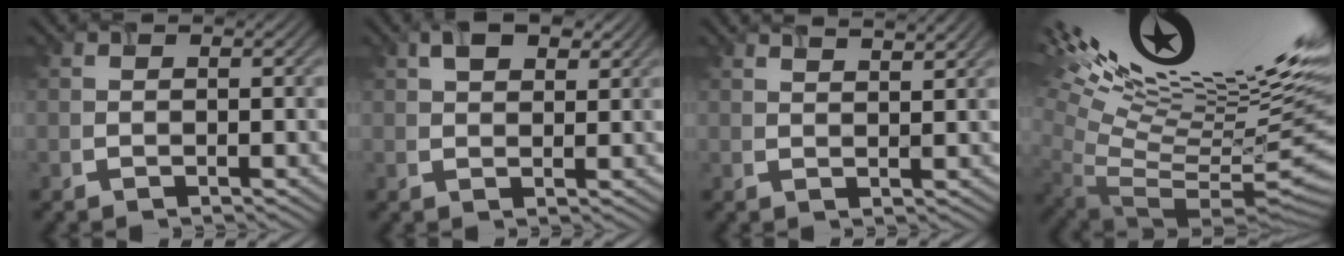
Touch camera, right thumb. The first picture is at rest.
{"total": 4.1, "force": [2.2, 2.3, 2.6], "torque": [-0.045, 0.004, 0.039]}
{"total": 2.9, "force": [2.4, 0.3, 1.5], "torque": [-0.016, 0.005, 0.037]}
{"total": 19.3, "force": [8.8, 4.7, 16.5], "torque": [-0.218, 0.027, 0.159]}